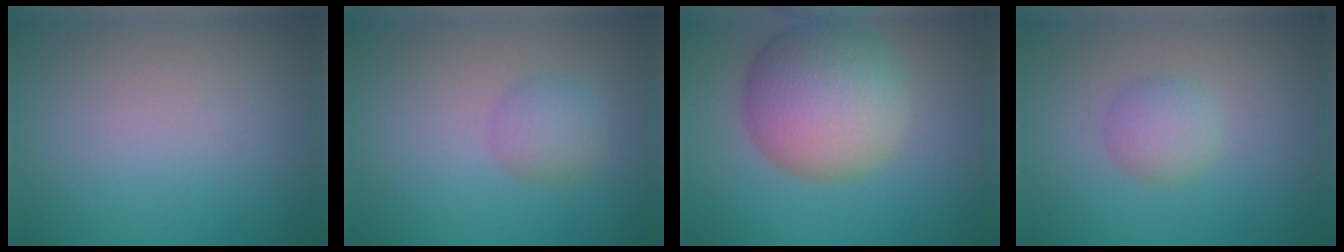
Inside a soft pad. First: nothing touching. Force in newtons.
{"total": 2.3, "press": 2.3, "slide": 0.0}
{"total": 9.4, "press": 9.3, "slide": 0.2}
{"total": 2.4, "press": 2.4, "slide": 0.1}